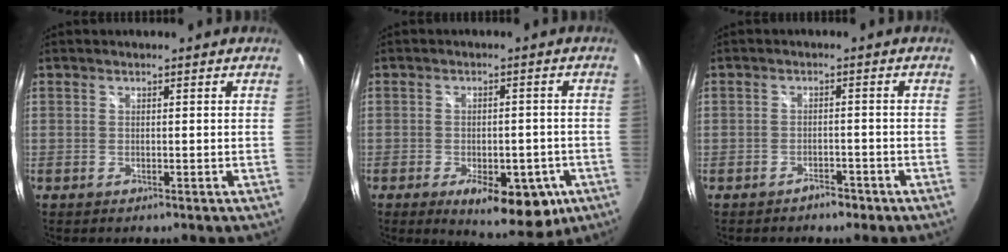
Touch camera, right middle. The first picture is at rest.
{"total": 13.6, "force": [-6.9, 6.3, 9.9], "torque": [-0.153, -0.022, -0.082]}
{"total": 2.4, "force": [-2.0, 1.3, 0.4], "torque": [-0.009, 0.008, -0.024]}